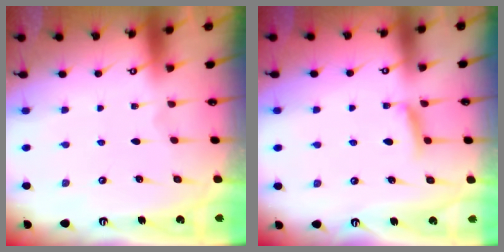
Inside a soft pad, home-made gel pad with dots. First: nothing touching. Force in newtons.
{"total": 6.7, "press": 6.6, "slide": 0.8}